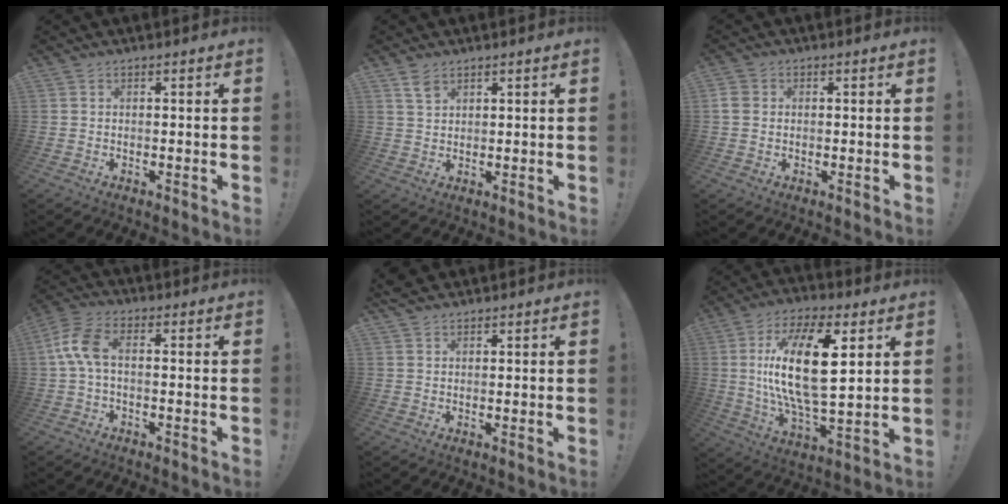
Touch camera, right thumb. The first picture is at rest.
{"total": 3.7, "force": [2.4, 2.3, 1.5], "torque": [-0.019, -0.013, 0.045]}
{"total": 3.3, "force": [0.1, 2.9, 1.5], "torque": [-0.033, 0.006, 0.002]}
{"total": 8.0, "force": [0.6, 3.8, 7.1], "torque": [-0.153, 0.009, 0.017]}
{"total": 2.3, "force": [2.0, 1.0, 0.5], "torque": [-0.011, -0.010, 0.039]}
{"total": 21.1, "force": [4.3, 8.3, 18.9], "torque": [-0.367, -0.010, 0.062]}